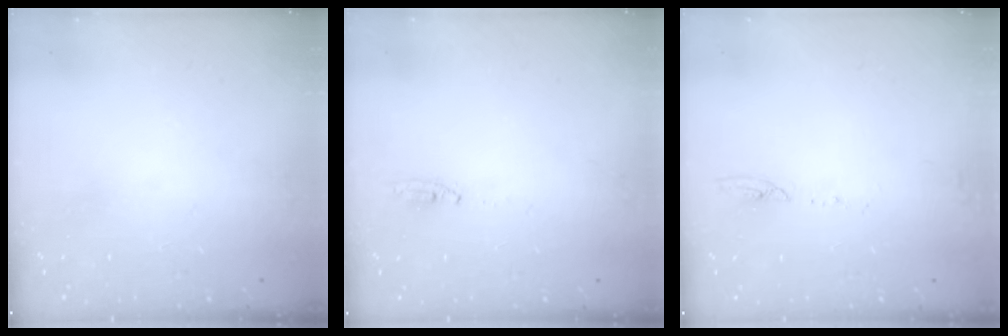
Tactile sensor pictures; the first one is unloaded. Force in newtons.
{"total": 3.0, "press": 2.8, "slide": 1.1}
{"total": 4.9, "press": 4.9, "slide": 0.5}